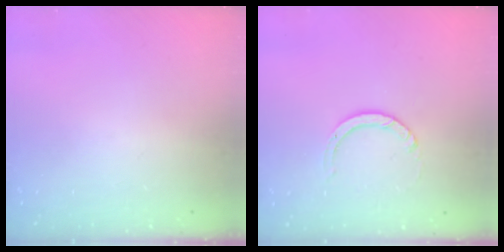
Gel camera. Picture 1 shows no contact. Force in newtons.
{"total": 4.0, "press": 4.0, "slide": 0.2}